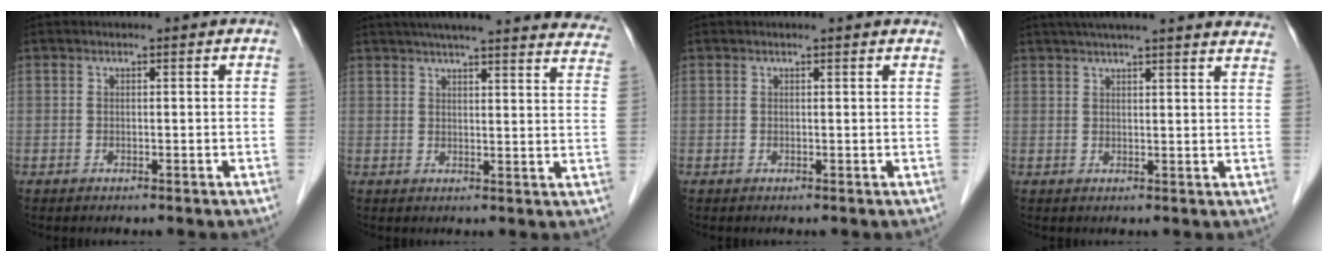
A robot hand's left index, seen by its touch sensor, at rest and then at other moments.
{"total": 27.7, "force": [25.1, 2.5, 11.5], "torque": [-0.168, -0.040, 0.289]}
{"total": 1.3, "force": [1.2, -0.1, 0.4], "torque": [-0.018, 0.001, 0.011]}
{"total": 21.7, "force": [19.4, 0.9, 9.6], "torque": [-0.144, 0.009, 0.236]}